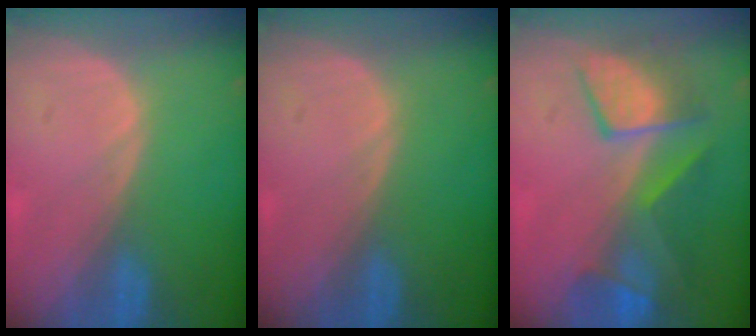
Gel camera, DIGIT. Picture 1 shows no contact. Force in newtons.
{"total": 0.0}
{"total": 8.0, "press": 7.9, "slide": 1.6}